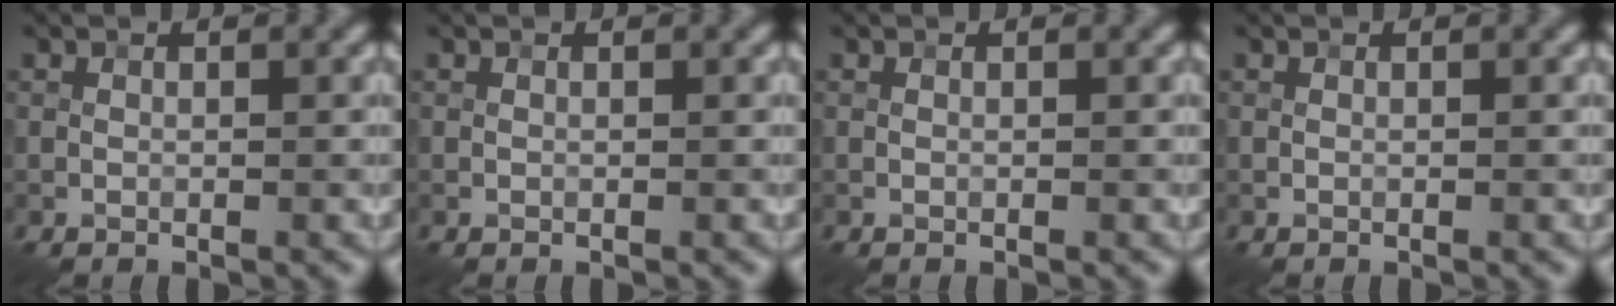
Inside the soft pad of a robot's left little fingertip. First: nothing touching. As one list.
[{"total": 0.0}, {"total": 0.0}, {"total": 0.0}]